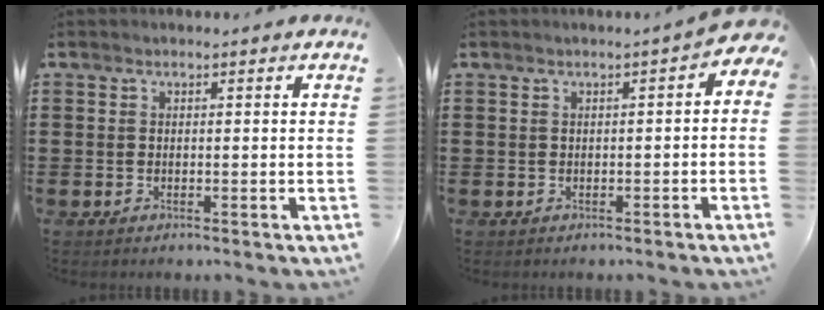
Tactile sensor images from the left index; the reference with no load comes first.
{"total": 1.0, "force": [-0.4, 0.3, 0.8], "torque": [-0.019, 0.000, -0.010]}